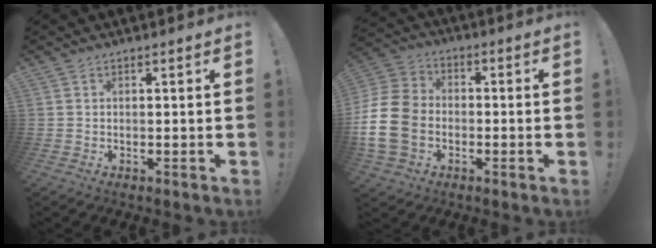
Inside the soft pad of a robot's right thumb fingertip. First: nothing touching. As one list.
[{"total": 16.3, "force": [-3.9, 12.6, 9.5], "torque": [-0.170, 0.032, -0.068]}]